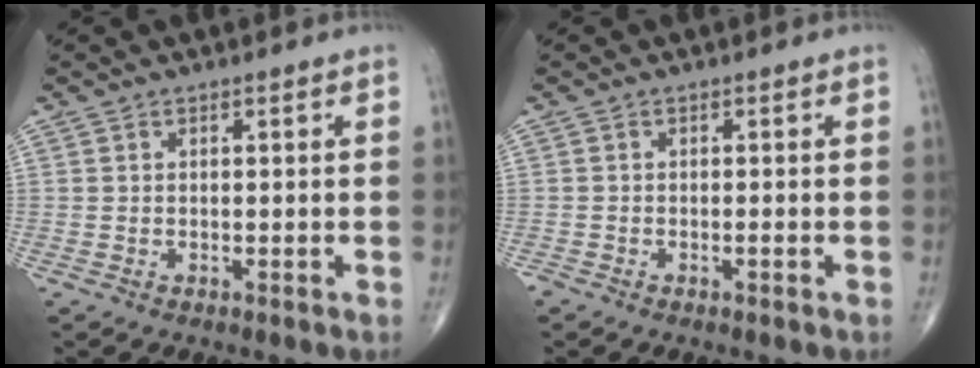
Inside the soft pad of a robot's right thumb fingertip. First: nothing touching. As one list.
[{"total": 0.8, "force": [-0.6, 0.1, 0.5], "torque": [-0.007, 0.002, -0.011]}]